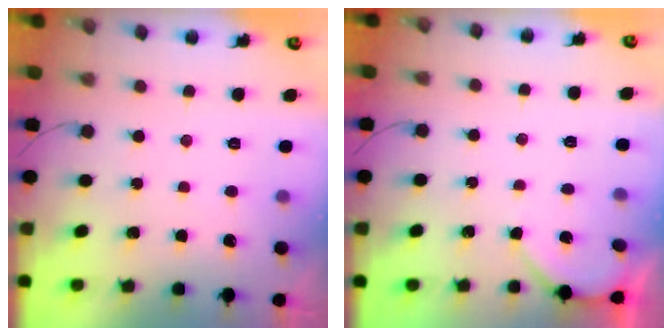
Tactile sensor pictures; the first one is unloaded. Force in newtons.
{"total": 2.7, "press": 2.6, "slide": 0.4}